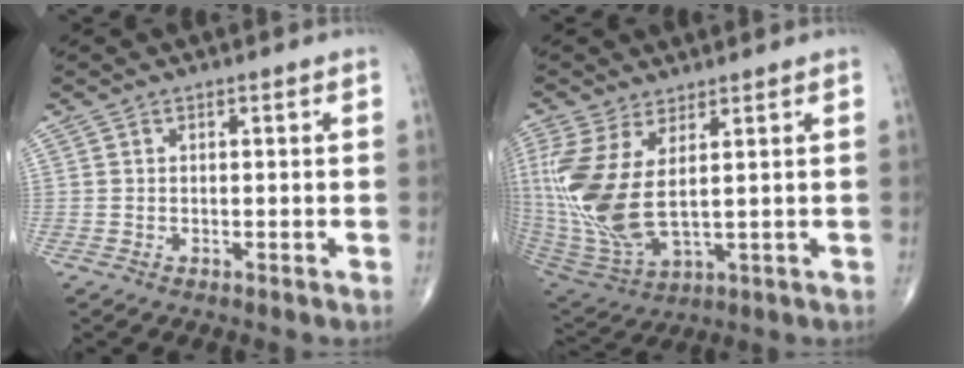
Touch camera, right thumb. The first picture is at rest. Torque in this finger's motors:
{"motor_torque": [2.47, 2.54, 1.93, 0.65, 0.72]}